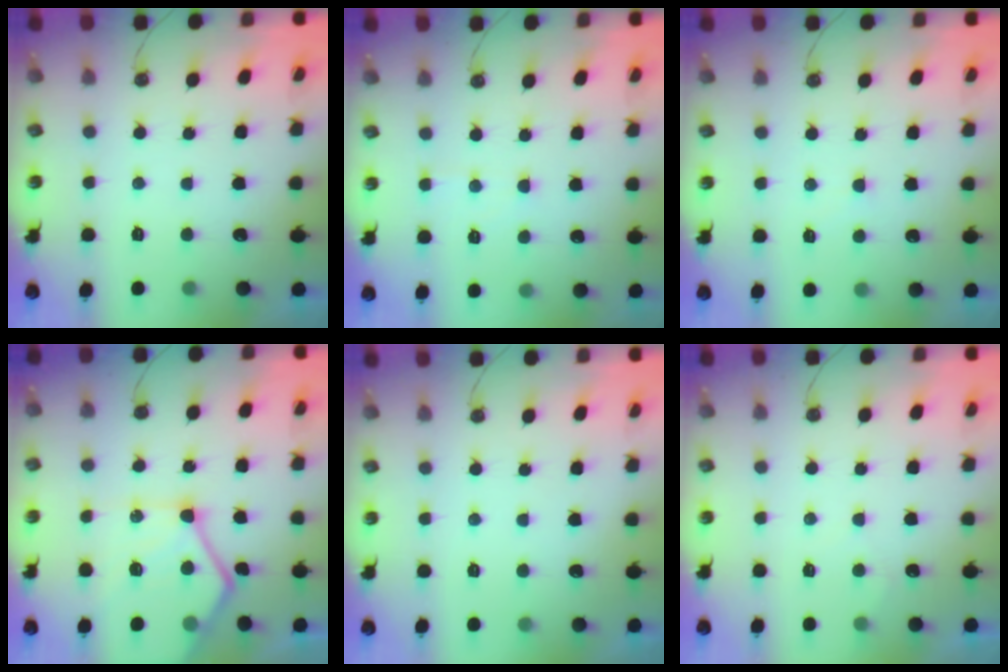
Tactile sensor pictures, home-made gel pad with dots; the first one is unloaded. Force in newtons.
{"total": 3.7, "press": 3.7, "slide": 0.5}
{"total": 2.4, "press": 2.4, "slide": 0.4}
{"total": 16.5, "press": 16.4, "slide": 1.8}
{"total": 0.0}
{"total": 2.2, "press": 2.2, "slide": 0.3}